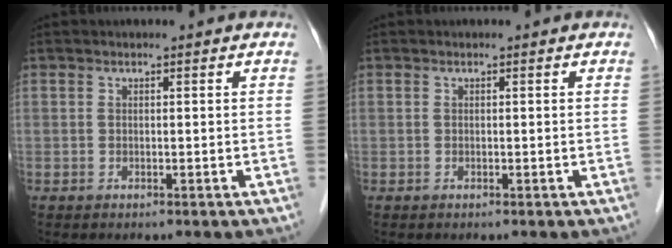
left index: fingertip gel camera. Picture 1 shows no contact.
{"total": 0.0}